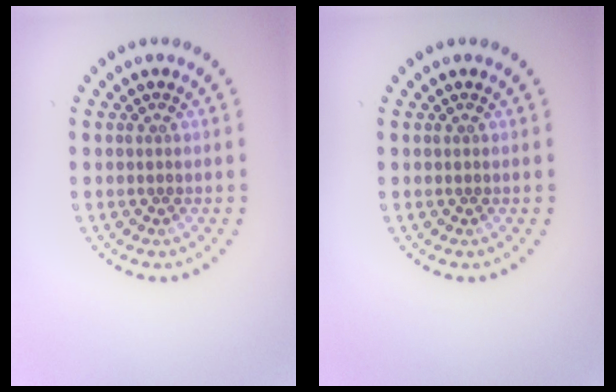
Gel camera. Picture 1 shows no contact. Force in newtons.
{"total": 0.0}